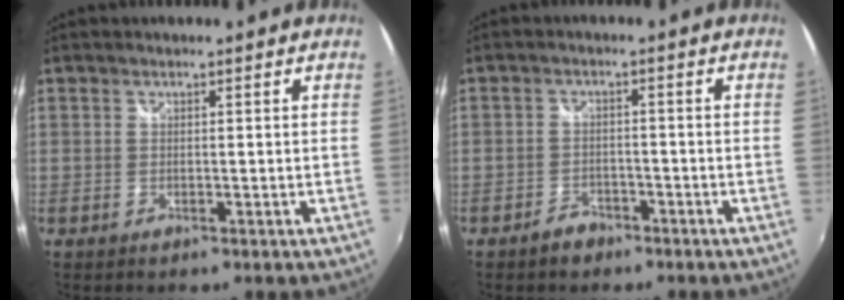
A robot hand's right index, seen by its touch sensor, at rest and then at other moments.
{"total": 3.7, "force": [-2.8, 2.1, 0.9], "torque": [-0.030, 0.009, -0.046]}